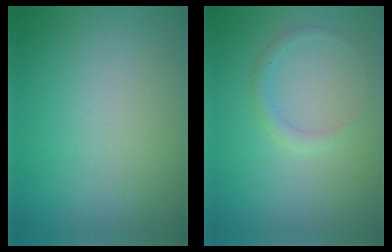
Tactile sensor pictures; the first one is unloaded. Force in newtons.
{"total": 1.1, "press": 1.1, "slide": 0.1}